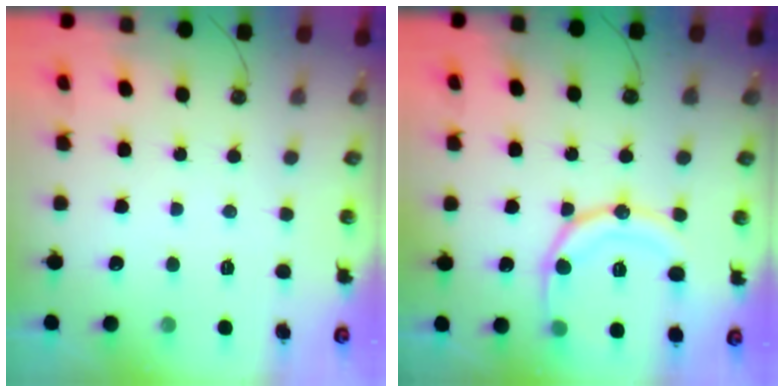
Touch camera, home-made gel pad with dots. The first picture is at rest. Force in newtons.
{"total": 15.6, "press": 15.5, "slide": 1.6}